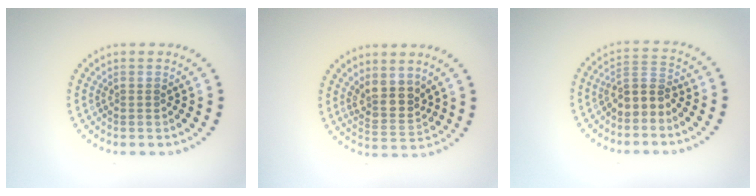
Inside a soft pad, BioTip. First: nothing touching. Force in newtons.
{"total": 3.2, "press": 2.7, "slide": 1.8}
{"total": 2.9, "press": 2.5, "slide": 1.4}